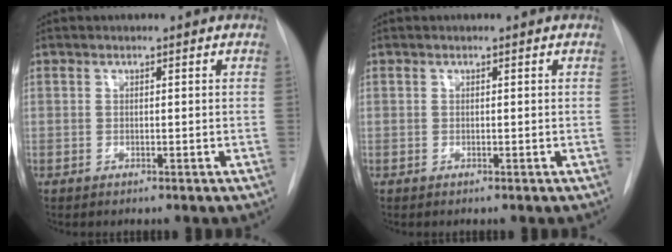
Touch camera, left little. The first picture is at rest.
{"total": 0.0}